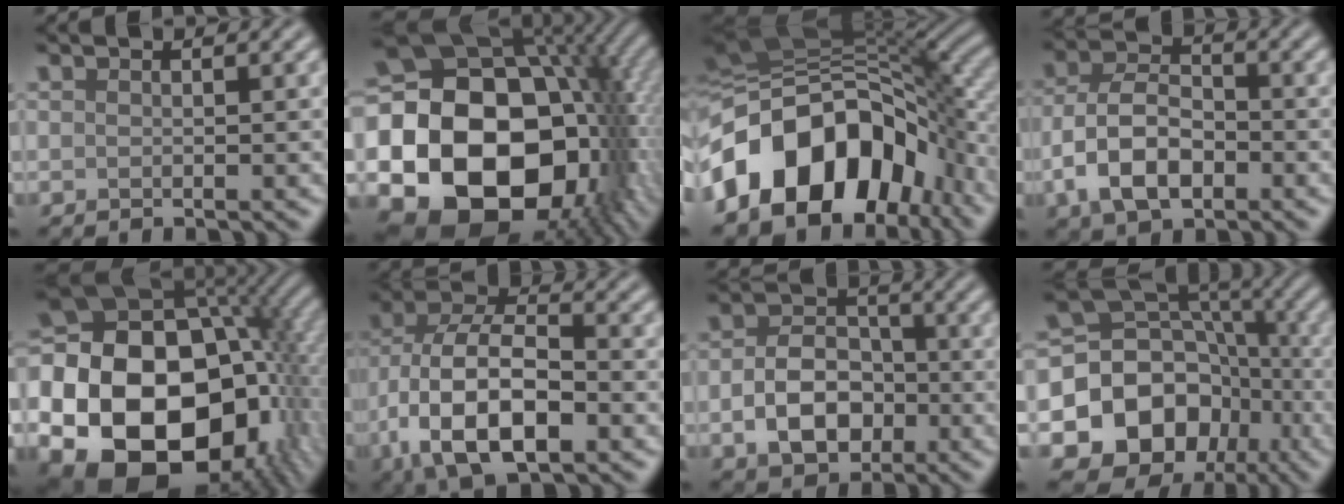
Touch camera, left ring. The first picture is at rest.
{"total": 22.2, "force": [-3.8, 17.0, 13.8], "torque": [-0.227, -0.039, -0.076]}
{"total": 15.5, "force": [-4.5, 10.4, 10.5], "torque": [-0.167, 0.012, -0.096]}
{"total": 6.5, "force": [-2.4, 3.9, 4.6], "torque": [-0.093, 0.002, -0.052]}
{"total": 24.6, "force": [-5.5, 18.9, 14.8], "torque": [-0.276, -0.023, -0.125]}
{"total": 11.8, "force": [-4.1, 6.1, 9.2], "torque": [-0.177, -0.005, -0.077]}
{"total": 5.7, "force": [-1.6, 4.1, 3.7], "torque": [-0.065, -0.001, -0.028]}
{"total": 13.4, "force": [-4.4, 11.3, 5.9], "torque": [-0.099, 0.000, -0.087]}